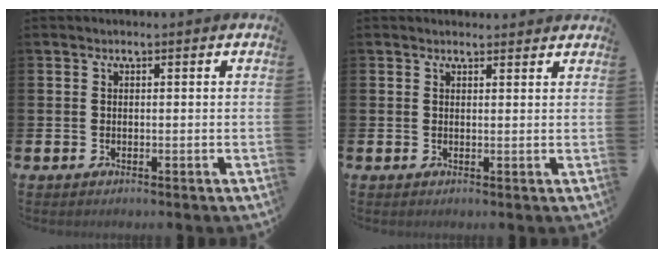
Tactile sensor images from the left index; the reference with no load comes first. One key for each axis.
{"total": 1.3, "fx": 1.3, "fy": 0.3, "fz": 0.0, "tx": 0.007, "ty": -0.003, "tz": 0.022}